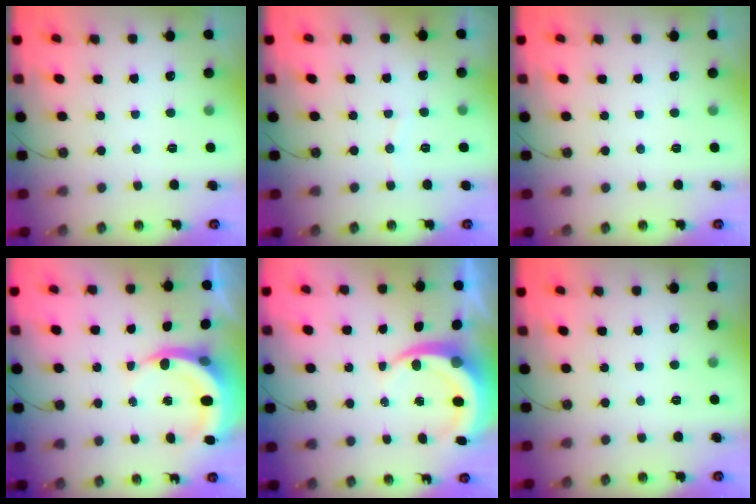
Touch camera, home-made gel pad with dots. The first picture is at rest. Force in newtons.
{"total": 2.5, "press": 2.5, "slide": 0.4}
{"total": 0.0}
{"total": 6.5, "press": 6.5, "slide": 1.0}
{"total": 7.1, "press": 7.0, "slide": 0.9}
{"total": 0.0}